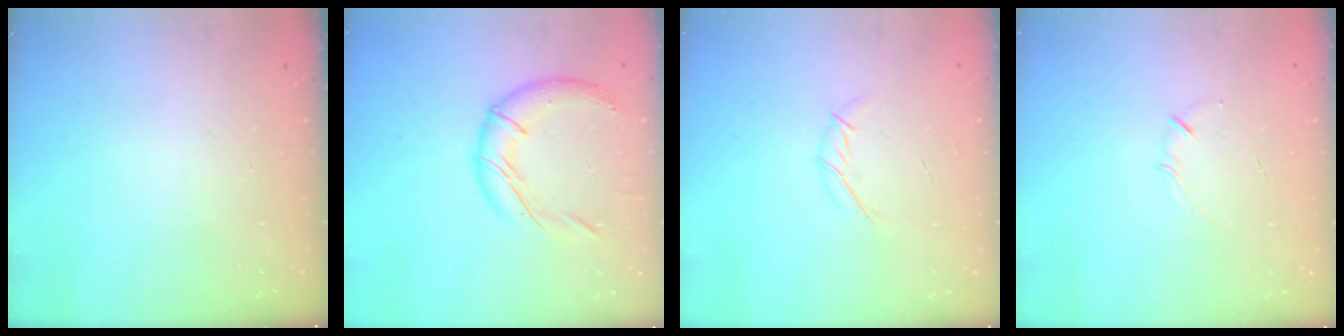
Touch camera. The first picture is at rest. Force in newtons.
{"total": 14.2, "press": 14.1, "slide": 1.5}
{"total": 5.4, "press": 5.3, "slide": 1.1}
{"total": 2.1, "press": 2.1, "slide": 0.4}